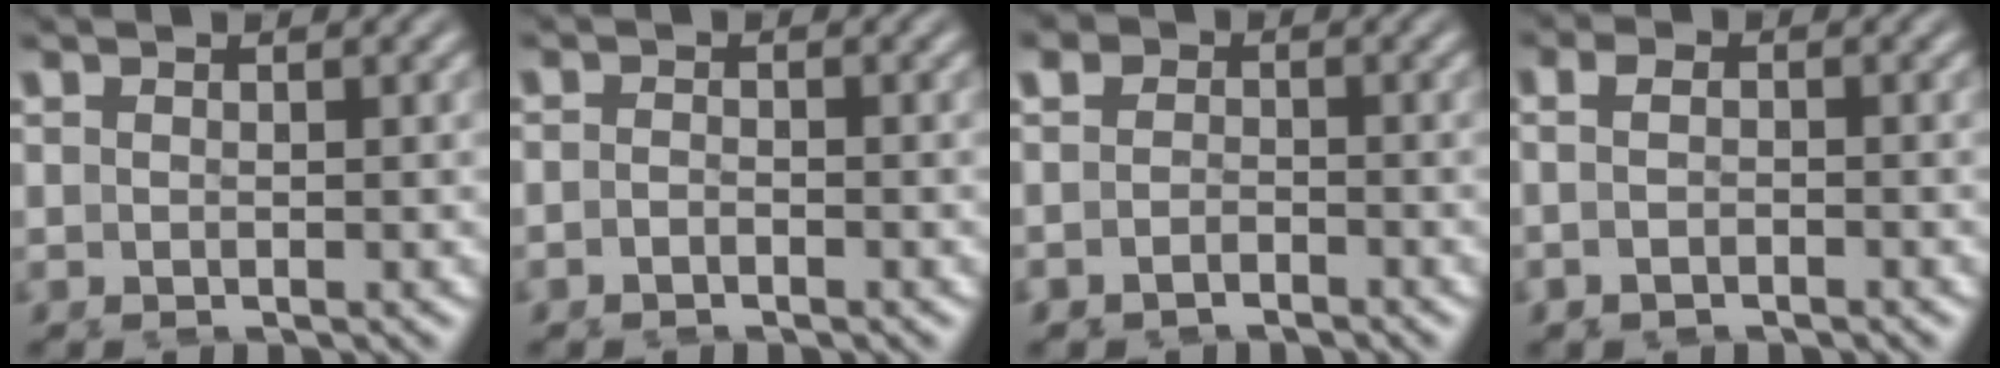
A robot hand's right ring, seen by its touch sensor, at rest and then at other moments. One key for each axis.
{"total": 1.4, "fx": -1.4, "fy": 0.2, "fz": -0.1, "tx": -0.006, "ty": -0.009, "tz": -0.029}
{"total": 3.1, "fx": -2.2, "fy": 2.1, "fz": 0.3, "tx": -0.023, "ty": -0.020, "tz": -0.038}
{"total": 2.0, "fx": -1.5, "fy": 0.7, "fz": 1.1, "tx": -0.026, "ty": -0.011, "tz": -0.028}